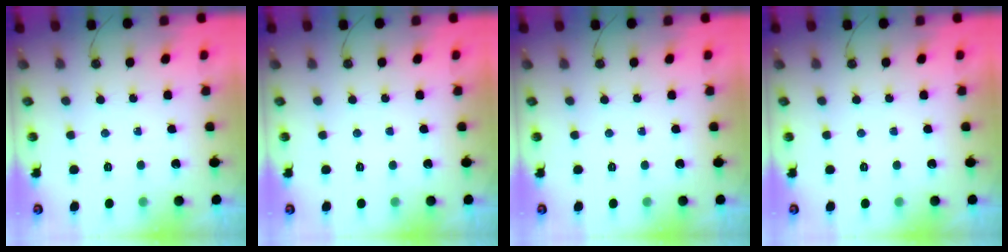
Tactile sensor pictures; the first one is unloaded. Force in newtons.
{"total": 0.0}
{"total": 0.0}
{"total": 0.0}